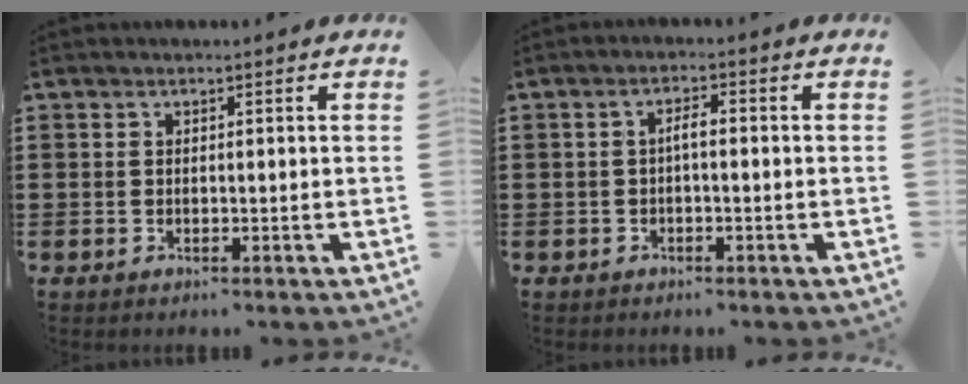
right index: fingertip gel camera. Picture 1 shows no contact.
{"total": 2.1, "force": [-0.4, 0.5, 2.0], "torque": [-0.037, 0.003, -0.009]}